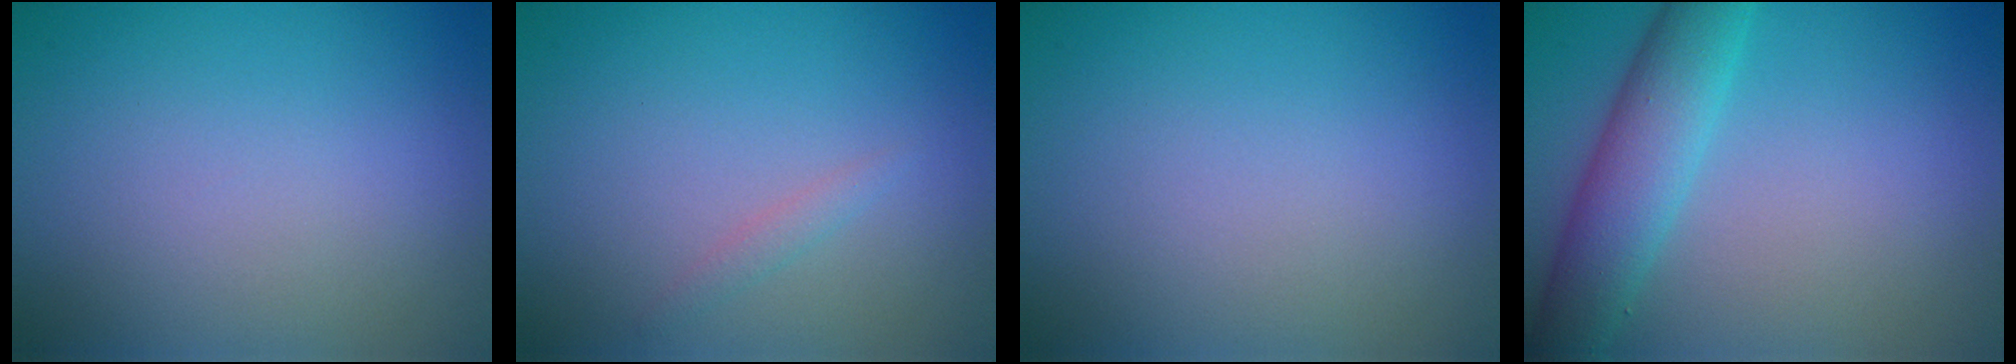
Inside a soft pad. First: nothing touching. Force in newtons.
{"total": 0.9, "press": 0.9, "slide": 0.1}
{"total": 0.0}
{"total": 5.1, "press": 5.1, "slide": 0.2}